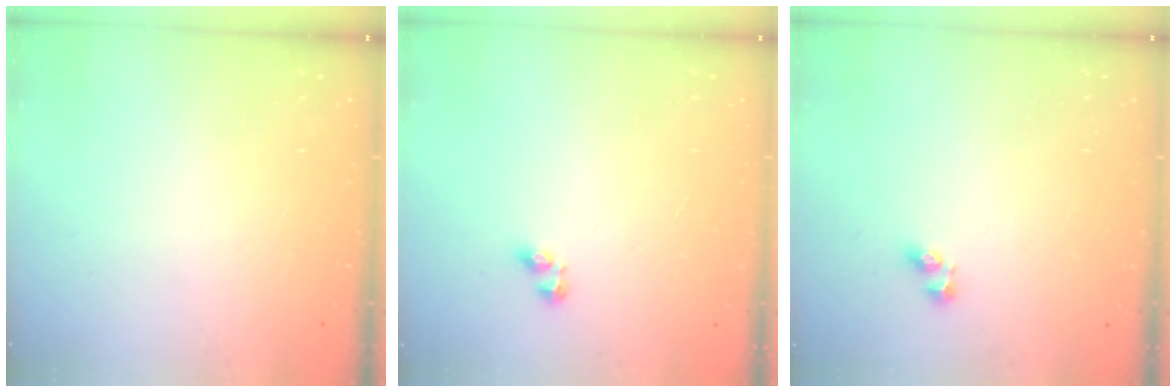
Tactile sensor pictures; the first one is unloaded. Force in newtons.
{"total": 2.5, "press": 2.5, "slide": 0.1}
{"total": 4.5, "press": 4.5, "slide": 0.4}